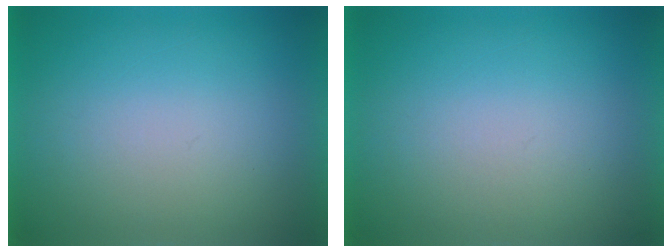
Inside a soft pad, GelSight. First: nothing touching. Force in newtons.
{"total": 1.1}